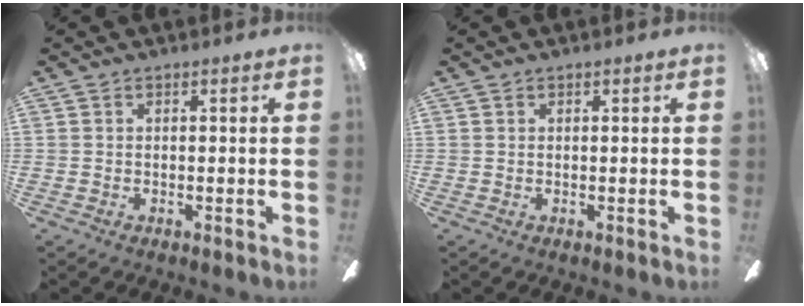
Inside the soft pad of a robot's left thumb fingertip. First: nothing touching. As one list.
[{"total": 0.0}]